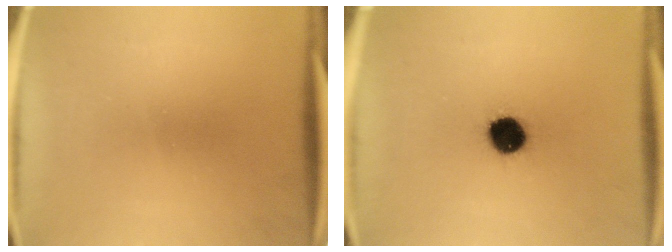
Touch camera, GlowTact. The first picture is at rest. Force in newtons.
{"total": 9.2}